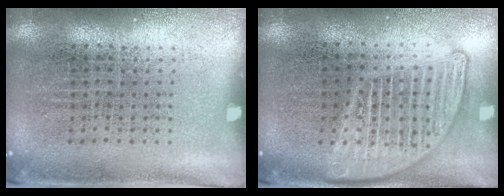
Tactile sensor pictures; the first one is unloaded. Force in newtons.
{"total": 2.8, "press": 2.8, "slide": 0.3}